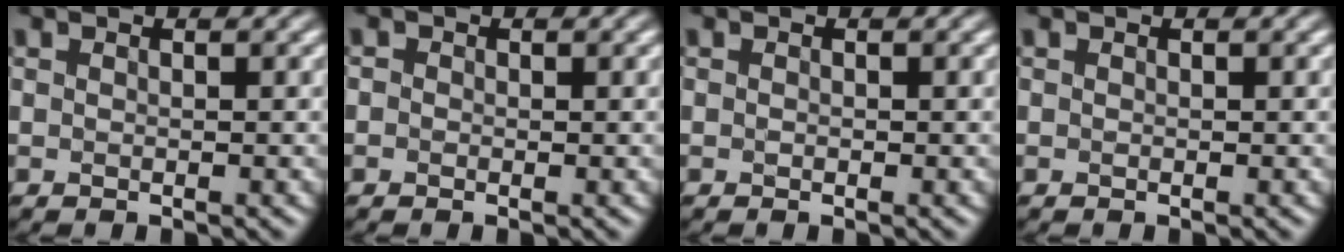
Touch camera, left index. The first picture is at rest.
{"total": 1.4, "force": [-1.1, -0.6, -0.7], "torque": [-0.015, -0.006, 0.006]}
{"total": 0.7, "force": [-0.5, -0.4, -0.2], "torque": [-0.014, -0.006, 0.004]}
{"total": 0.0}